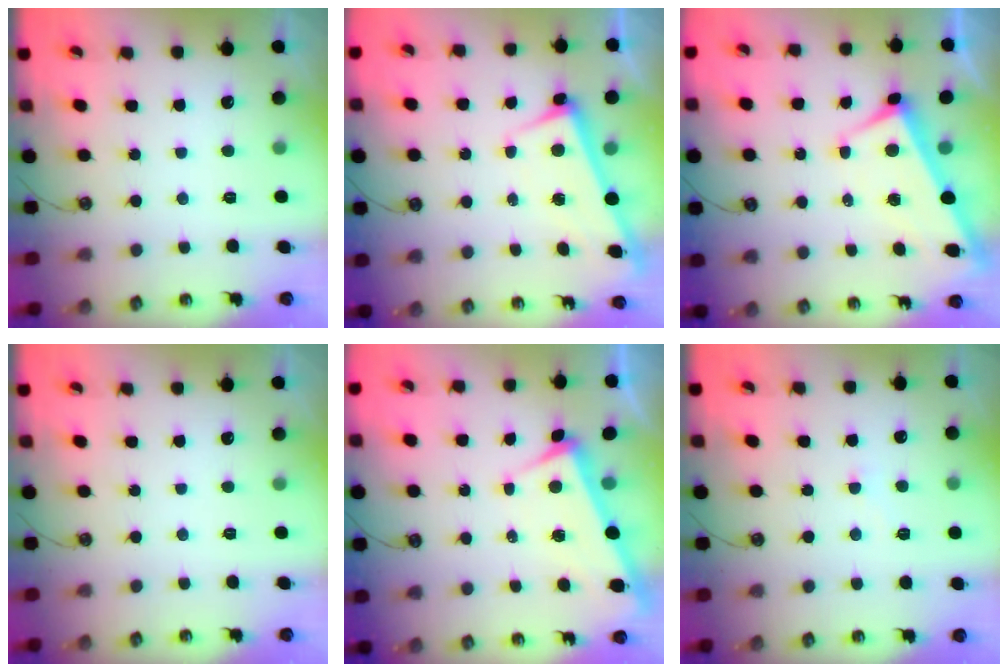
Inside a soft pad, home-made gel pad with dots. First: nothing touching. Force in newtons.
{"total": 2.8, "press": 2.7, "slide": 0.4}
{"total": 2.9, "press": 2.8, "slide": 0.9}
{"total": 0.0}
{"total": 4.2, "press": 4.2, "slide": 0.2}
{"total": 2.9, "press": 2.8, "slide": 0.8}